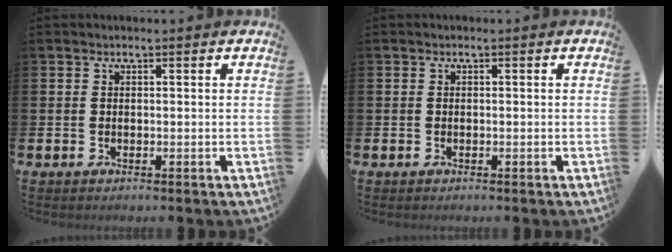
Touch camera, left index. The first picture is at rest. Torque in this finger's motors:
{"motor_torque": [0.00, 0.00, 0.00, 0.00]}